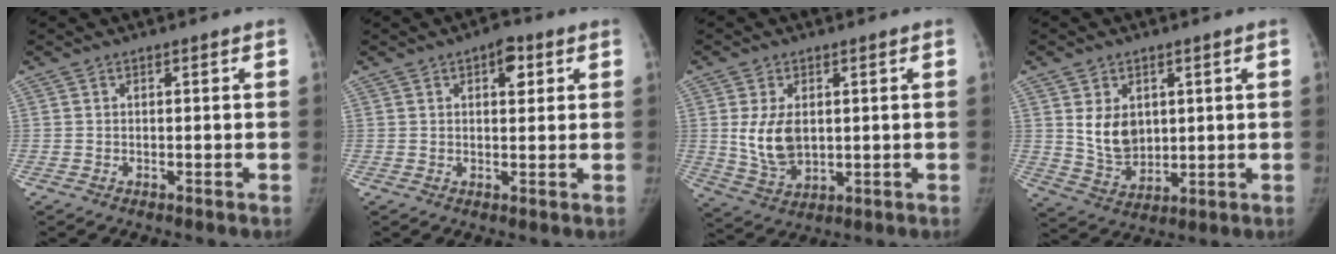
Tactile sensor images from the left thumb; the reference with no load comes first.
{"total": 4.4, "force": [2.0, 2.3, 3.2], "torque": [-0.027, -0.003, 0.022]}
{"total": 8.4, "force": [1.0, 5.3, 6.4], "torque": [-0.110, -0.014, 0.034]}
{"total": 8.2, "force": [2.2, 6.0, 5.1], "torque": [-0.061, -0.023, 0.056]}